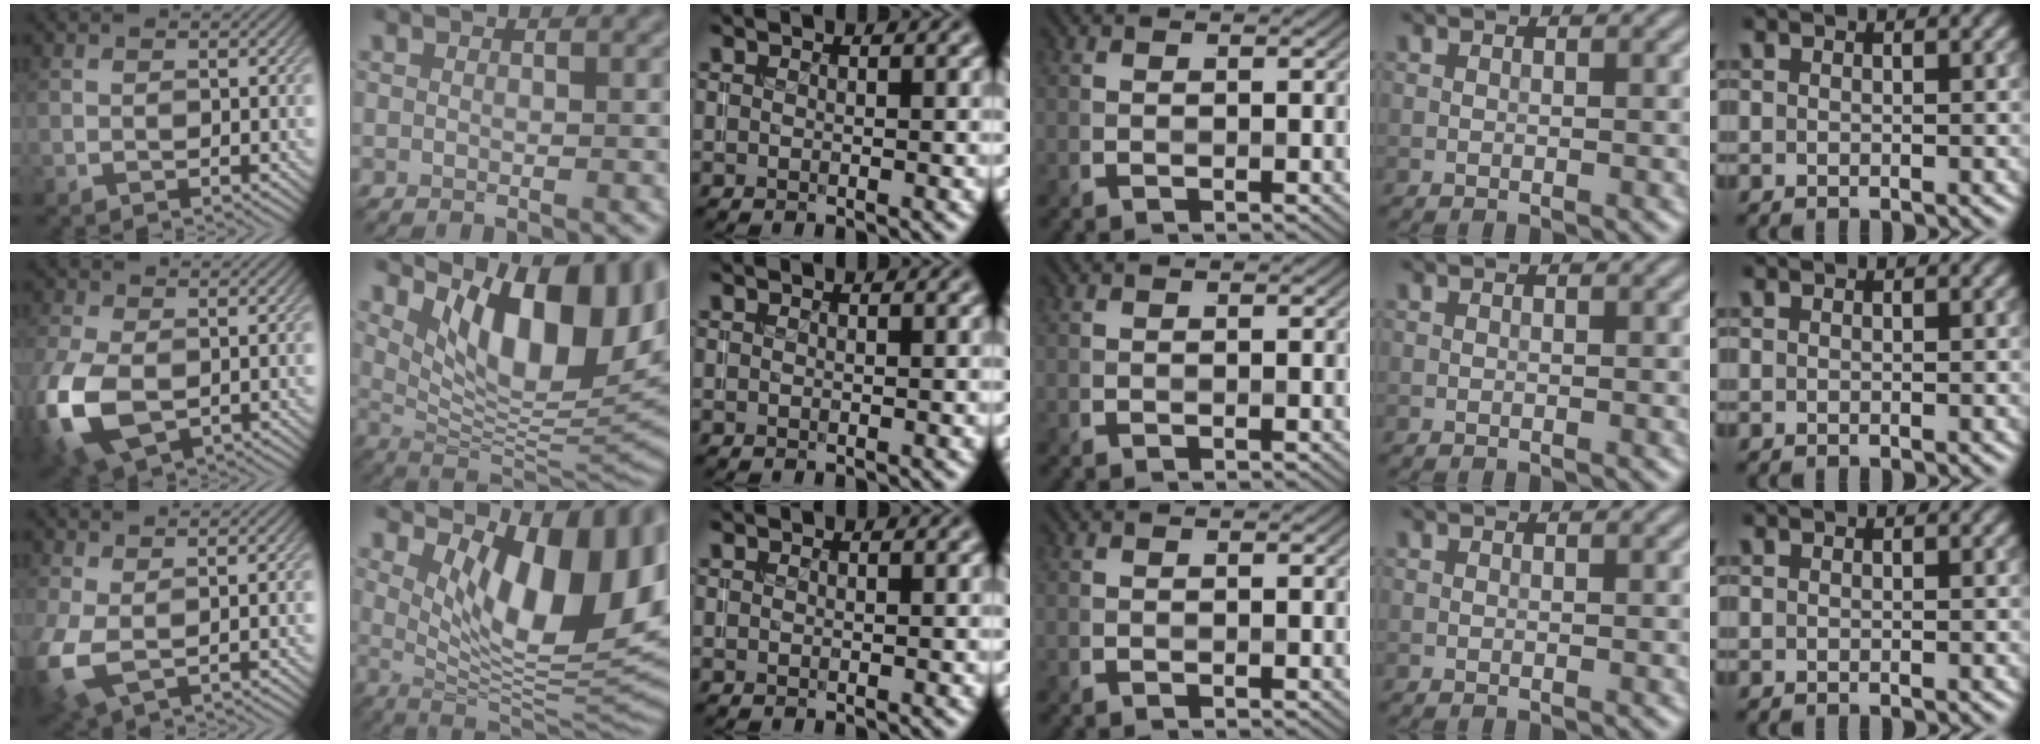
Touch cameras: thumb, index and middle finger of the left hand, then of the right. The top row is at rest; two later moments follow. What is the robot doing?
{"motion": "insert", "object": "coin"}